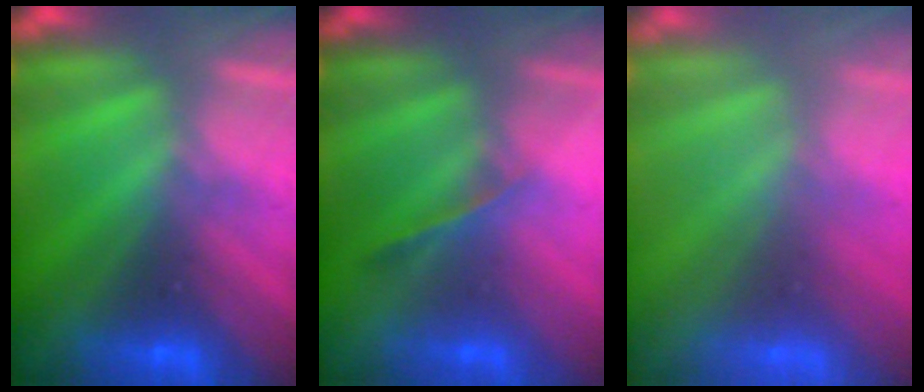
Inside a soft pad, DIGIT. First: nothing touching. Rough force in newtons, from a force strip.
{"total": 1.2}
{"total": 7.3}